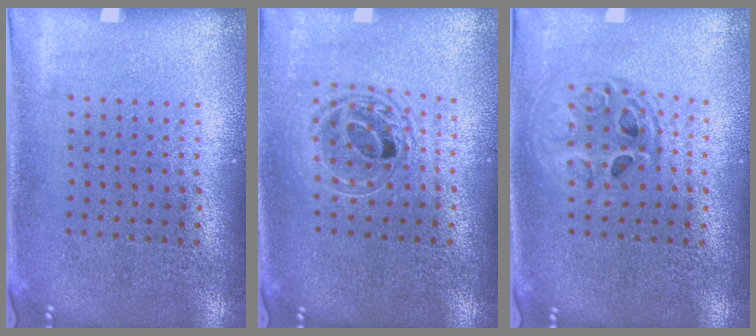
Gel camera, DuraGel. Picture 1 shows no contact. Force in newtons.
{"total": 1.7, "press": 1.4, "slide": 1.0}
{"total": 1.4, "press": 1.2, "slide": 0.6}